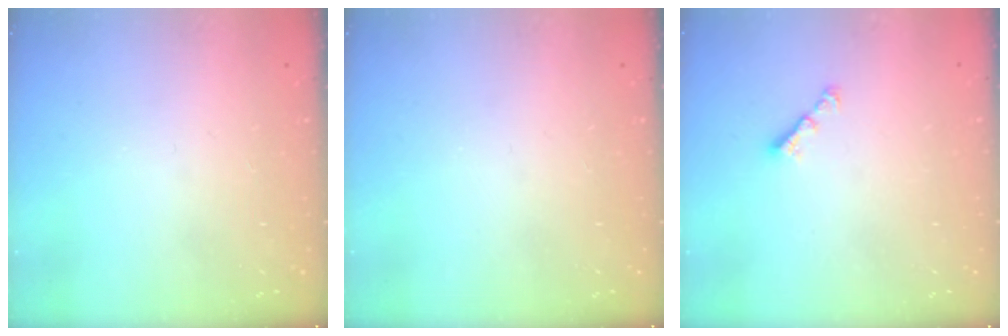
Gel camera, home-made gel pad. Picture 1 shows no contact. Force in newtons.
{"total": 0.0}
{"total": 2.9, "press": 2.8, "slide": 0.6}